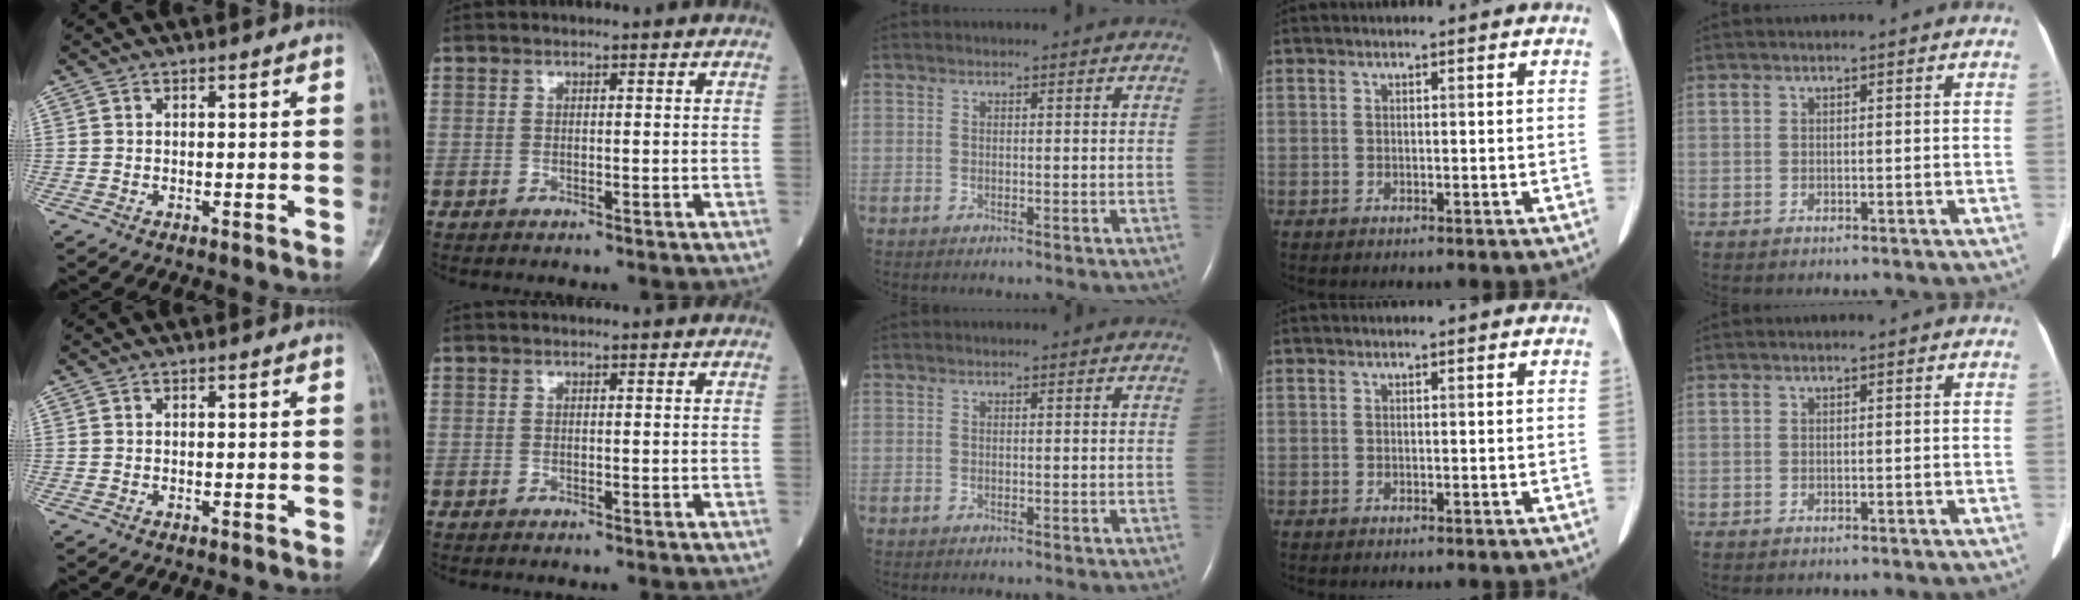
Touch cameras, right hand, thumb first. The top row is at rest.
{}